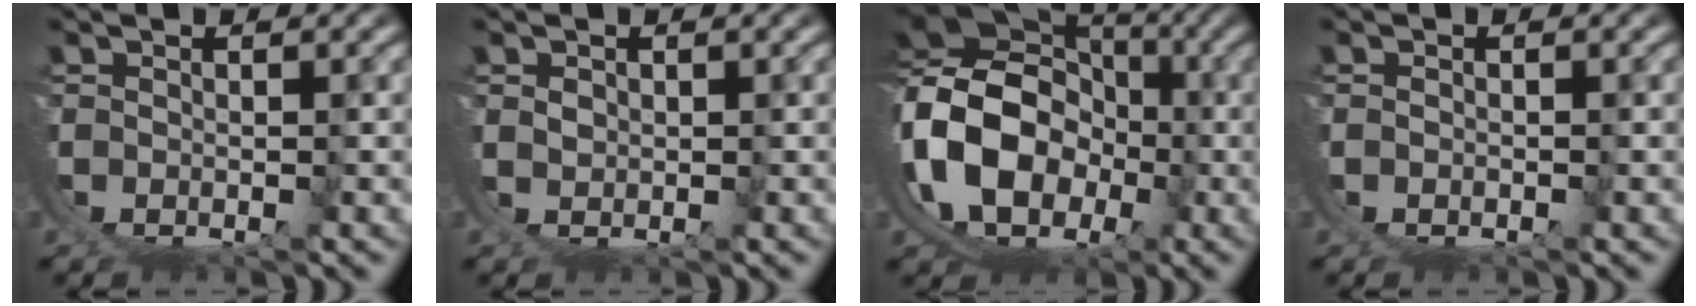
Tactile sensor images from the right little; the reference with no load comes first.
{"total": 1.4, "force": [1.4, 0.1, -0.1], "torque": [0.002, 0.006, 0.022]}
{"total": 19.1, "force": [2.1, 15.8, 10.4], "torque": [-0.257, -0.045, 0.045]}
{"total": 0.7, "force": [-0.2, 0.6, 0.2], "torque": [-0.004, 0.001, -0.004]}